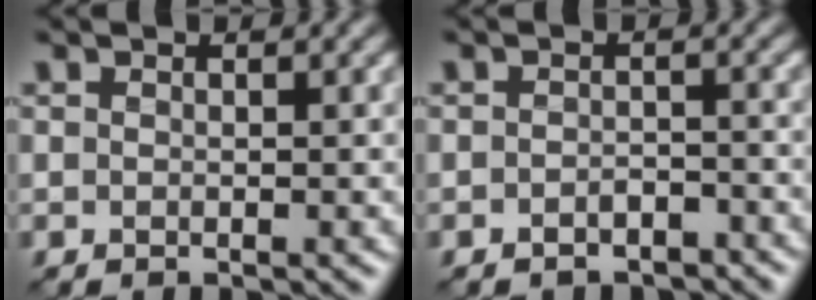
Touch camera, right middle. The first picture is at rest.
{"total": 1.8, "force": [-1.6, 0.7, 0.5], "torque": [-0.010, 0.005, -0.029]}